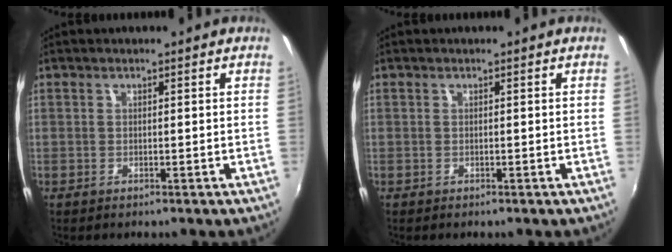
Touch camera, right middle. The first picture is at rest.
{"total": 0.0}